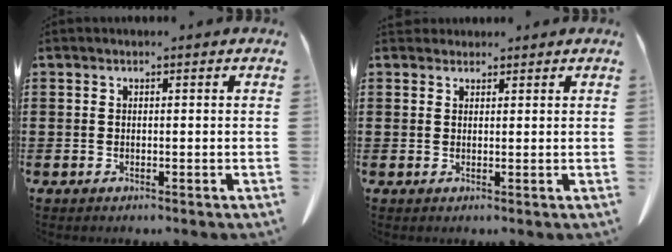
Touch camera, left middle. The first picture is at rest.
{"total": 1.7, "force": [1.5, 0.7, 0.2], "torque": [-0.008, 0.003, 0.031]}